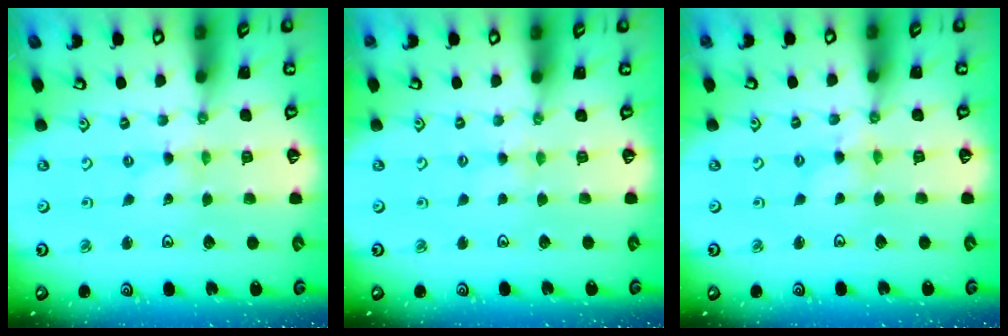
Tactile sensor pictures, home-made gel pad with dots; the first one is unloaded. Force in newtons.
{"total": 2.8, "press": 2.8, "slide": 0.3}
{"total": 2.6, "press": 2.6, "slide": 0.3}